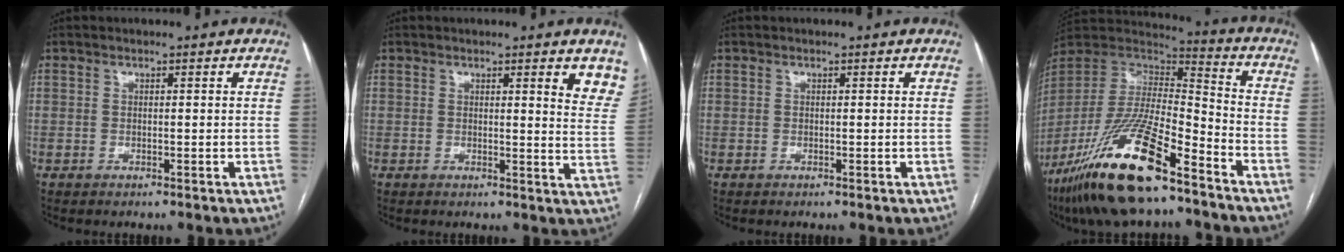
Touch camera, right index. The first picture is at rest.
{"total": 6.8, "force": [4.6, 1.0, 4.8], "torque": [-0.040, -0.022, 0.036]}
{"total": 0.0}
{"total": 22.4, "force": [-14.8, 4.2, 16.4], "torque": [-0.339, -0.034, -0.273]}